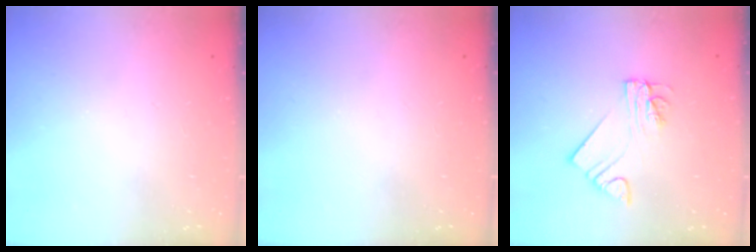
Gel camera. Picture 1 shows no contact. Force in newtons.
{"total": 0.0}
{"total": 4.5, "press": 4.5, "slide": 0.3}